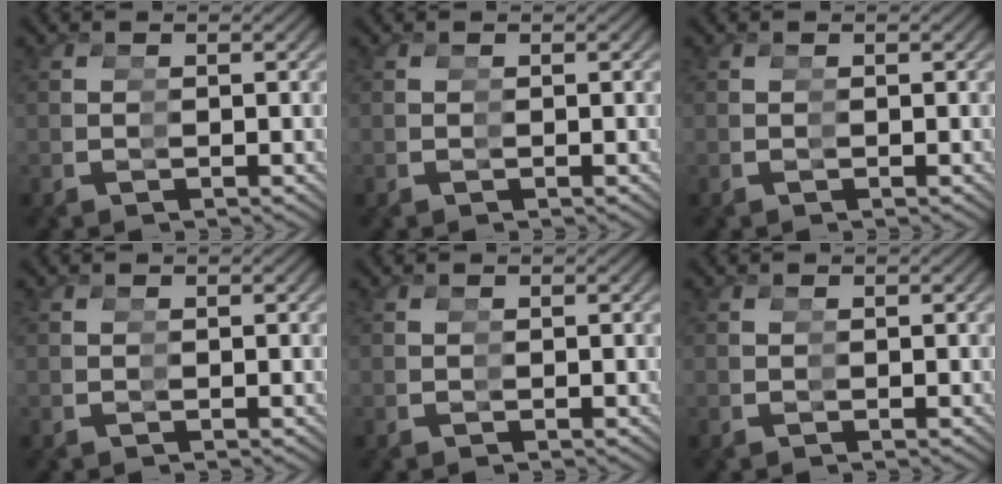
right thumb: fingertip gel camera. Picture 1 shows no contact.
{"total": 0.0}
{"total": 0.0}
{"total": 0.0}
{"total": 0.0}
{"total": 0.0}